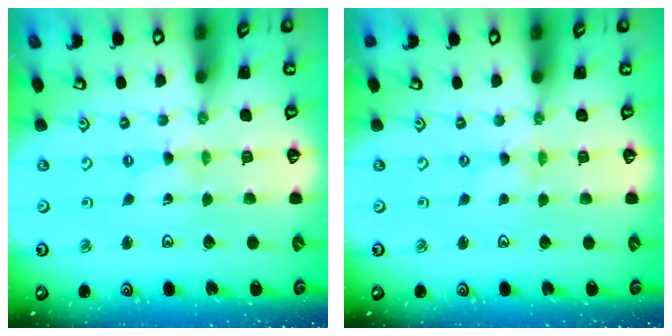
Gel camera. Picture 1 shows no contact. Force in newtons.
{"total": 0.0}